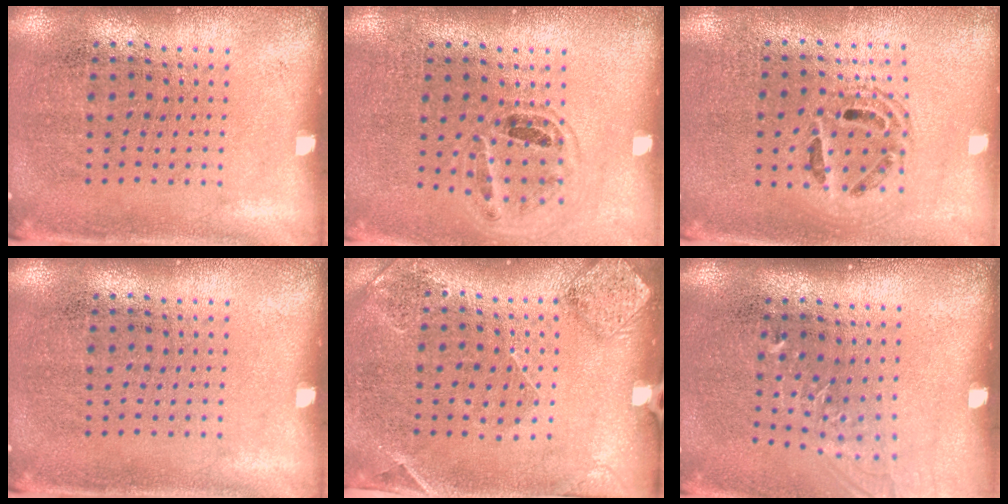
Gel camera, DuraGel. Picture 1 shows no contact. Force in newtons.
{"total": 1.0, "press": 1.0, "slide": 0.1}
{"total": 1.3, "press": 1.2, "slide": 0.5}
{"total": 0.0}
{"total": 1.5, "press": 1.4, "slide": 0.4}
{"total": 1.2, "press": 1.0, "slide": 0.7}